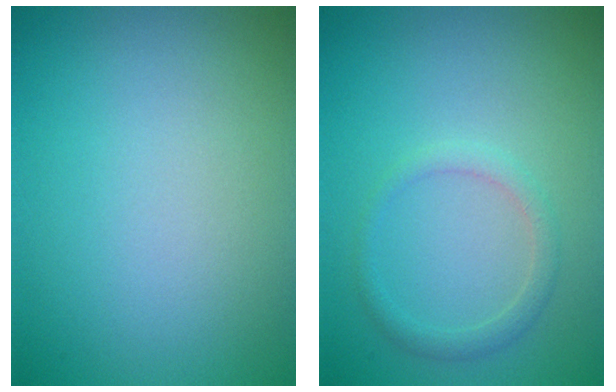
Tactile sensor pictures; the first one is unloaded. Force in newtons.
{"total": 1.5, "press": 1.5, "slide": 0.1}